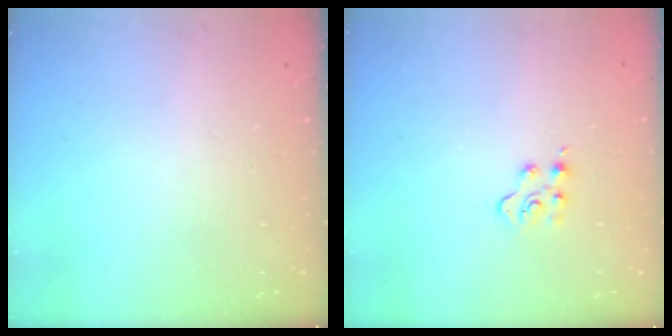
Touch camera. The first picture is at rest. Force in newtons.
{"total": 3.6, "press": 3.6, "slide": 0.4}